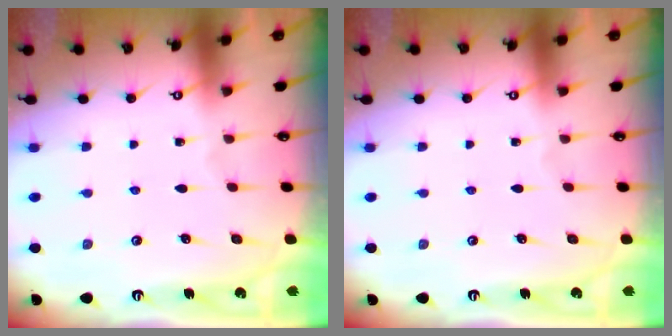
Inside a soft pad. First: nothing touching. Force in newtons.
{"total": 0.0}